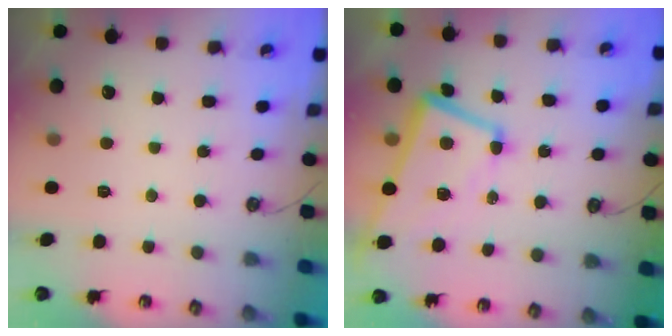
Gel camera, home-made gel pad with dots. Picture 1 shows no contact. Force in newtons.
{"total": 5.6, "press": 5.3, "slide": 1.7}